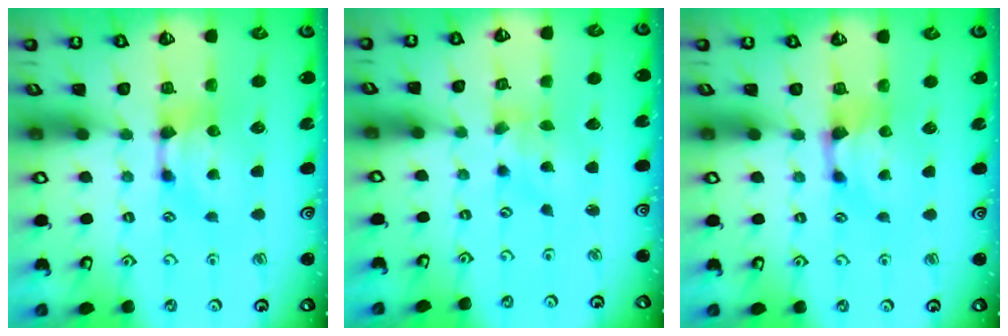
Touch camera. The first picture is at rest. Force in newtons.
{"total": 1.6, "press": 1.2, "slide": 1.1}
{"total": 0.9, "press": 0.2, "slide": 0.9}